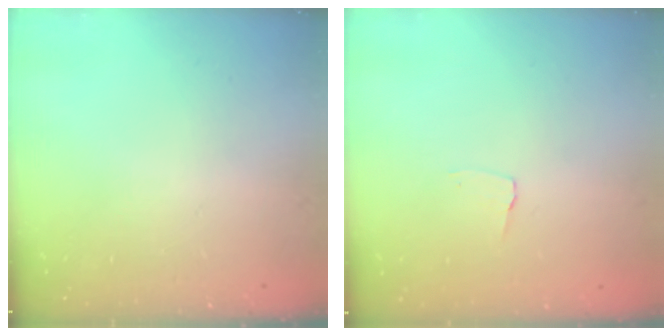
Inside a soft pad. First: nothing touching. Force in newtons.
{"total": 2.6, "press": 2.6, "slide": 0.2}